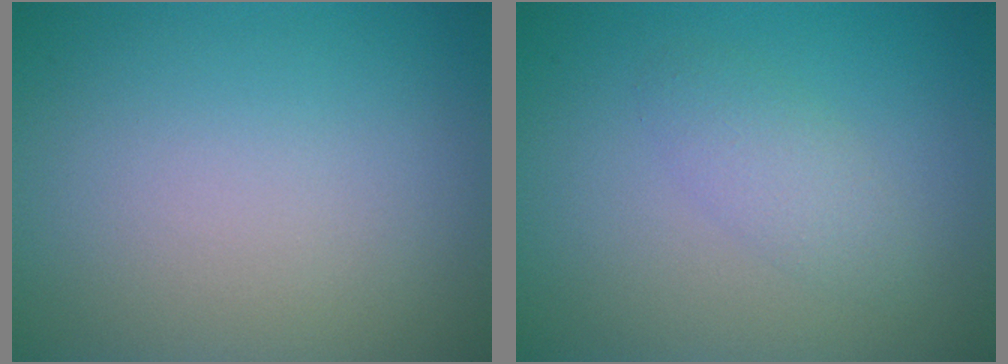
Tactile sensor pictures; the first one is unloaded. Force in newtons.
{"total": 1.9, "press": 1.9, "slide": 0.2}